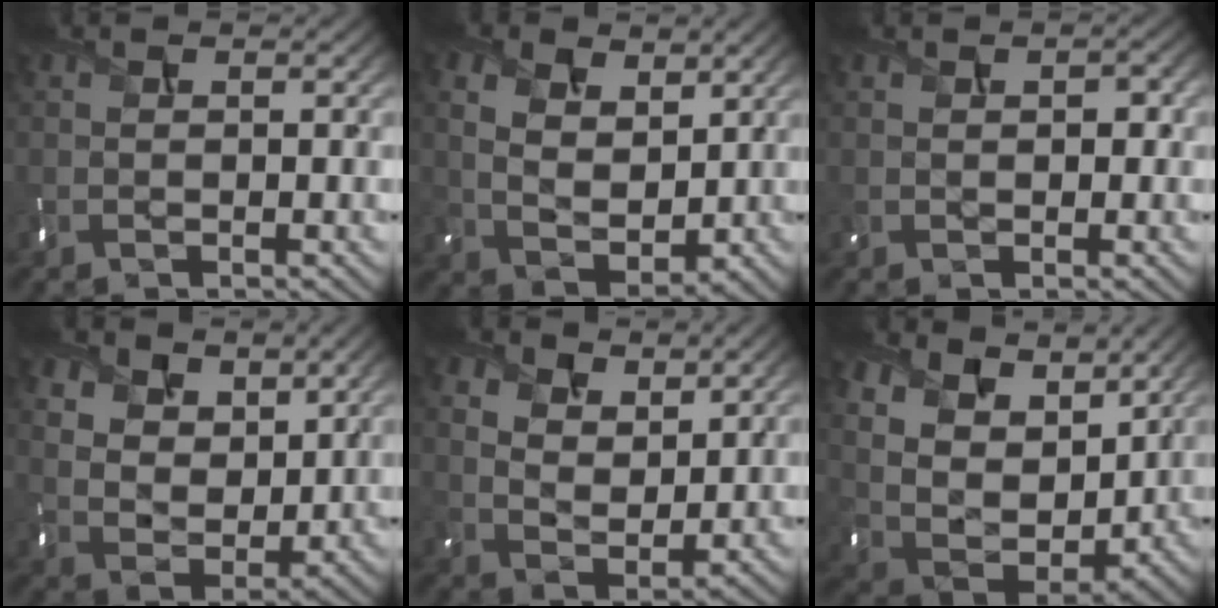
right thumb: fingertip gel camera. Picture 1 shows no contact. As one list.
[{"total": 7.9, "force": [3.7, 5.0, 4.8], "torque": [-0.135, -0.002, 0.073]}, {"total": 2.1, "force": [0.4, 1.4, 1.5], "torque": [-0.028, 0.000, 0.009]}, {"total": 9.7, "force": [6.4, 5.6, 4.5], "torque": [-0.137, -0.026, 0.117]}, {"total": 7.7, "force": [5.0, 4.3, 3.9], "torque": [-0.101, -0.018, 0.101]}, {"total": 13.6, "force": [9.1, 7.6, 6.6], "torque": [-0.206, 0.028, 0.145]}]